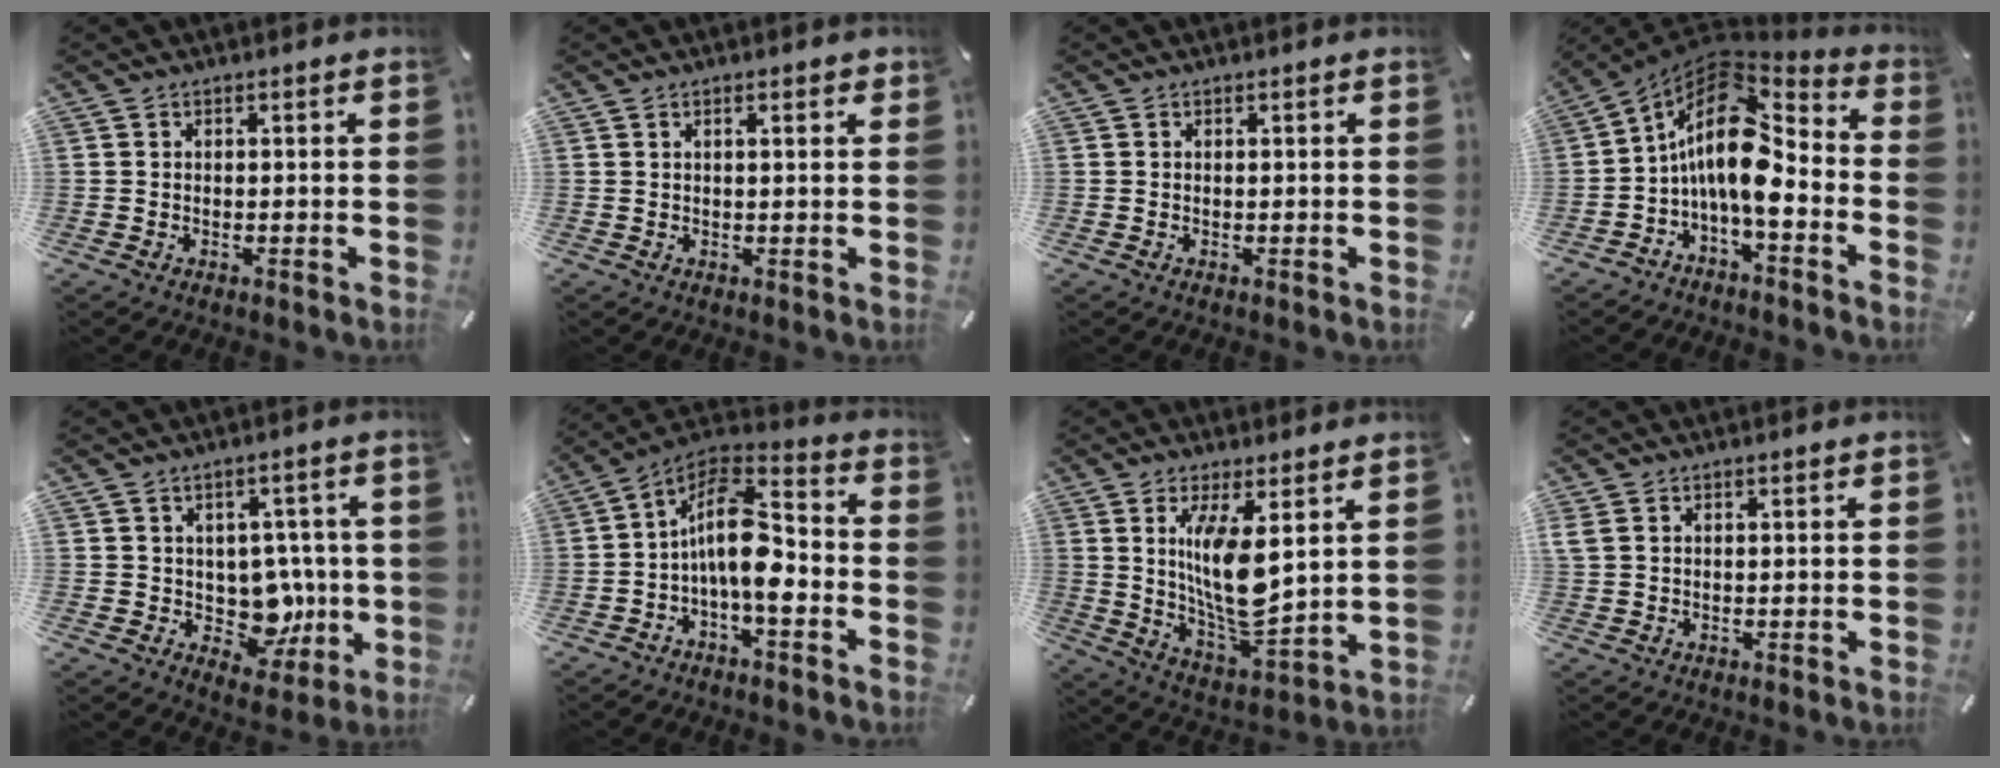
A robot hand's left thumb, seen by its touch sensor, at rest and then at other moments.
{"total": 1.9, "force": [0.9, 0.3, 1.6], "torque": [-0.033, 0.002, 0.014]}
{"total": 0.0}
{"total": 16.0, "force": [-0.8, 8.3, 13.7], "torque": [-0.270, -0.013, -0.019]}
{"total": 10.1, "force": [0.3, 8.4, 5.6], "torque": [-0.058, -0.007, 0.020]}
{"total": 15.0, "force": [-2.1, 7.5, 12.8], "torque": [-0.249, -0.001, -0.037]}
{"total": 13.5, "force": [4.2, 4.5, 12.0], "torque": [-0.236, -0.037, 0.070]}
{"total": 1.2, "force": [0.8, 0.6, 0.7], "torque": [-0.016, -0.002, 0.015]}